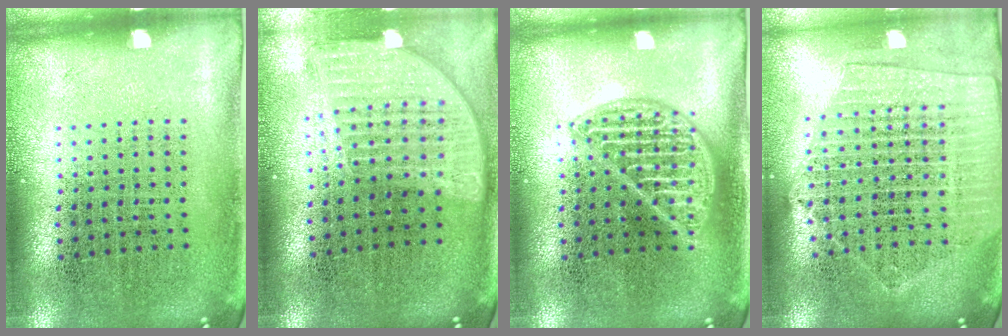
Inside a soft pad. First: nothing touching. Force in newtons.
{"total": 1.7, "press": 1.5, "slide": 0.9}
{"total": 2.1, "press": 2.1, "slide": 0.2}
{"total": 1.9, "press": 1.8, "slide": 0.7}